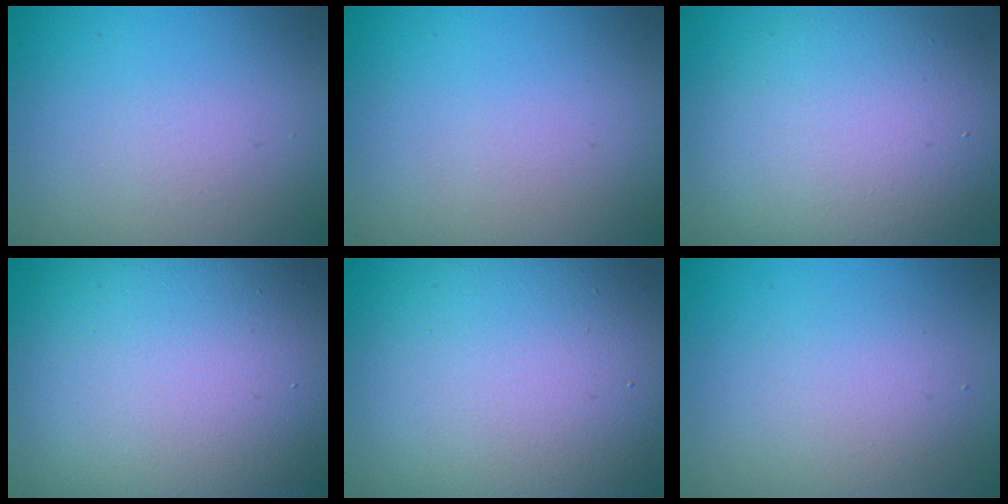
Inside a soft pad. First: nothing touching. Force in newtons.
{"total": 0.0}
{"total": 10.1, "press": 10.1, "slide": 0.5}
{"total": 18.8, "press": 18.7, "slide": 1.3}
{"total": 15.1, "press": 15.1, "slide": 1.4}
{"total": 2.7, "press": 2.7, "slide": 0.1}